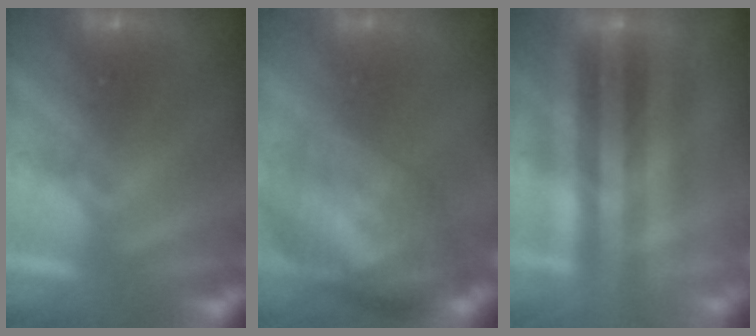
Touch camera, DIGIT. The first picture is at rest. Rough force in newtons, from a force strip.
{"total": 7.5}
{"total": 1.9}